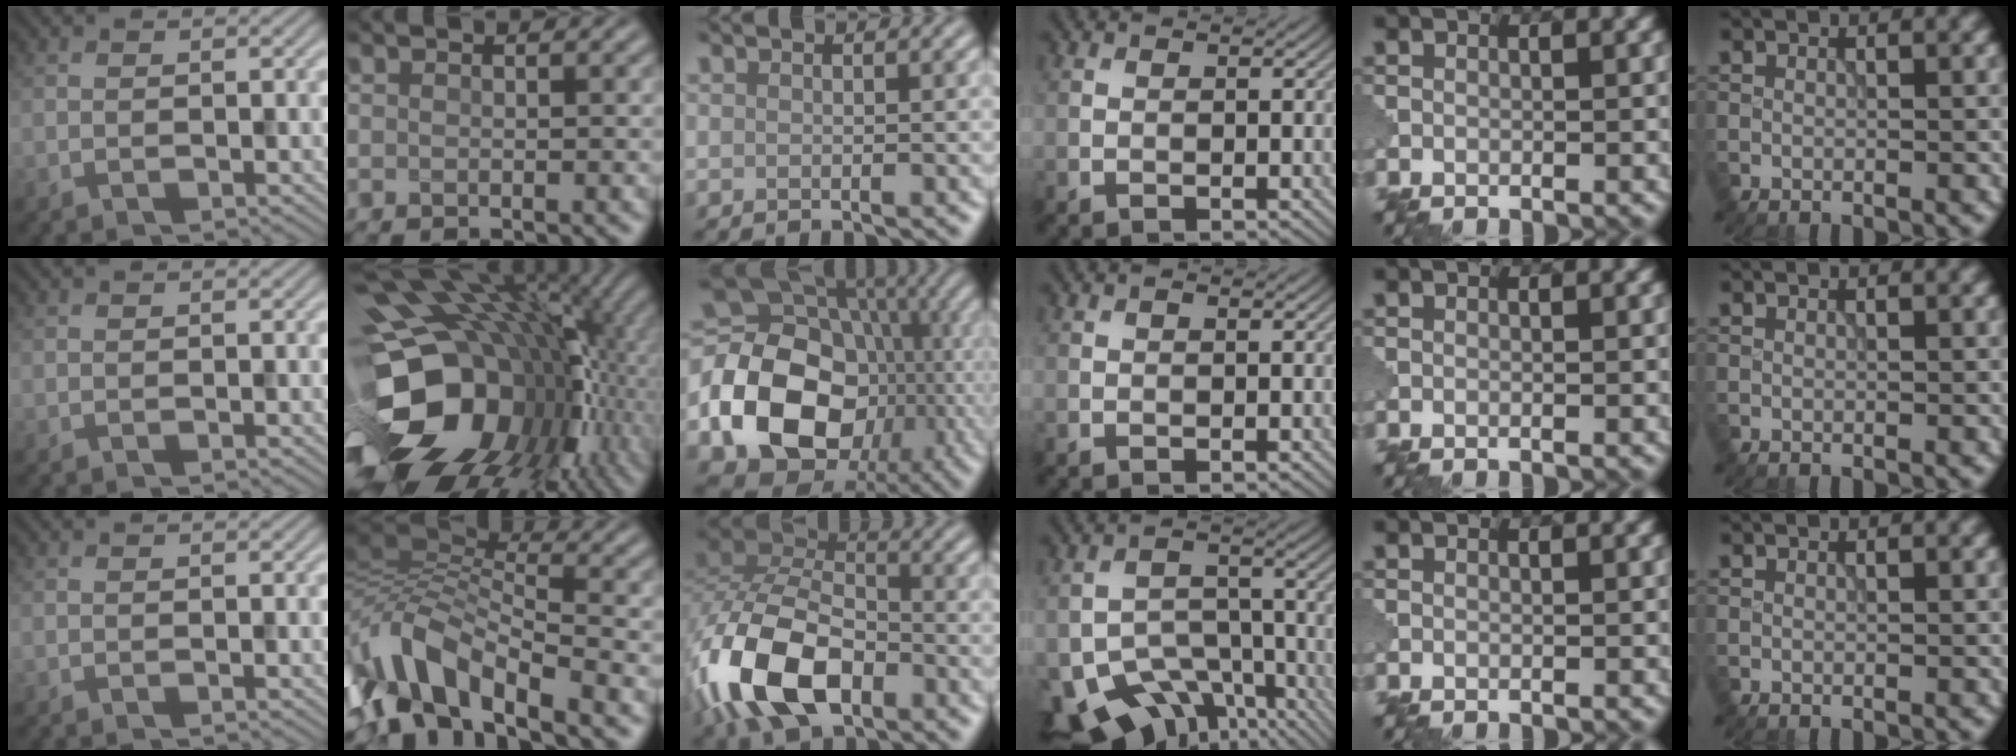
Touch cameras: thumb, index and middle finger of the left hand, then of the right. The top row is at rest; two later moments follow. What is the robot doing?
{"motion": "assemble", "object": "puzzle pieces"}